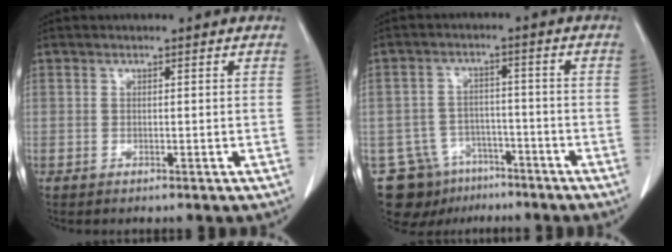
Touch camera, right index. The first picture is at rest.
{"total": 10.1, "force": [-6.9, 7.1, 2.0], "torque": [-0.040, 0.024, -0.102]}